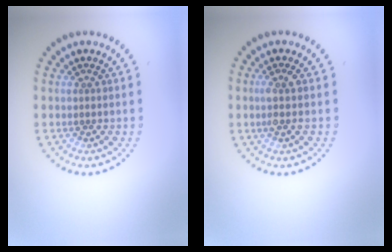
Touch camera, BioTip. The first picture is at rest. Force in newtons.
{"total": 1.3, "press": 1.1, "slide": 0.8}